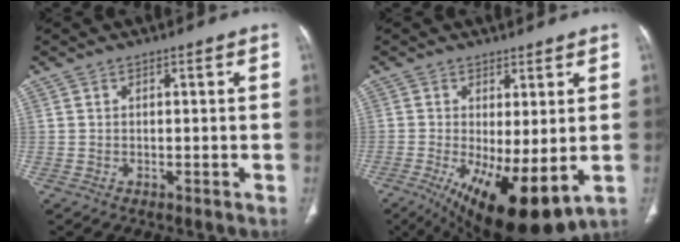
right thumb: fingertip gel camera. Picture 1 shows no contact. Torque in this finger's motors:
{"motor_torque": [1.47, 2.65, 0.07, 0.12, 0.14]}